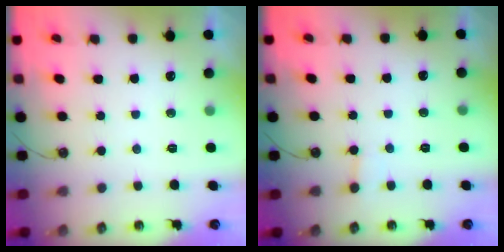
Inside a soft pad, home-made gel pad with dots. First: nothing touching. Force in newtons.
{"total": 2.4, "press": 2.4, "slide": 0.3}